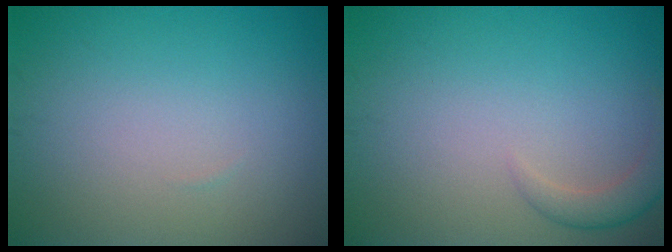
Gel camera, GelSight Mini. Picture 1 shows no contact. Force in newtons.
{"total": 2.0, "press": 2.0, "slide": 0.1}